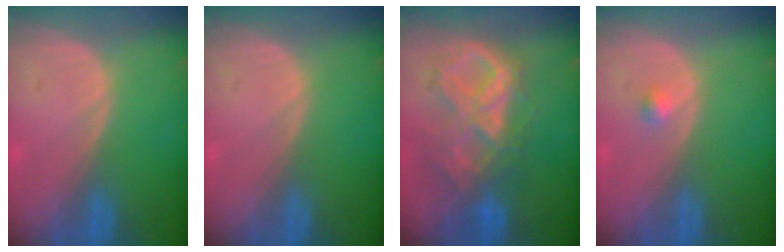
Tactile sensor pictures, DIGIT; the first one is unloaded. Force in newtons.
{"total": 0.0}
{"total": 10.2, "press": 8.7, "slide": 5.3}
{"total": 1.0, "press": 1.0, "slide": 0.1}